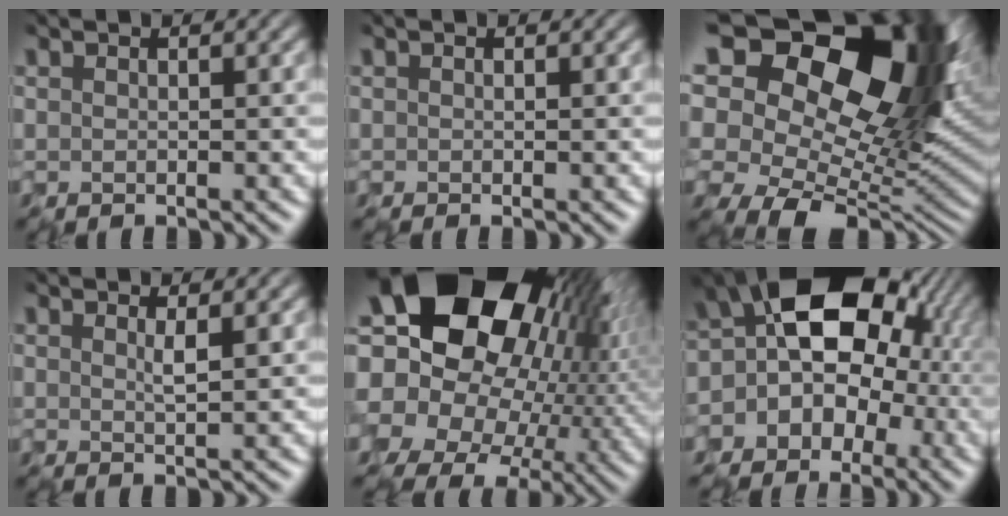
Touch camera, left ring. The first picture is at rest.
{"total": 0.0}
{"total": 19.2, "force": [4.9, 11.1, 14.9], "torque": [-0.237, 0.025, 0.093]}
{"total": 0.8, "force": [0.1, -0.2, 0.8], "torque": [-0.014, -0.005, 0.002]}
{"total": 20.6, "force": [4.4, 15.8, 12.6], "torque": [-0.199, -0.005, 0.064]}
{"total": 12.0, "force": [-0.4, 9.3, 7.6], "torque": [-0.071, 0.003, -0.043]}